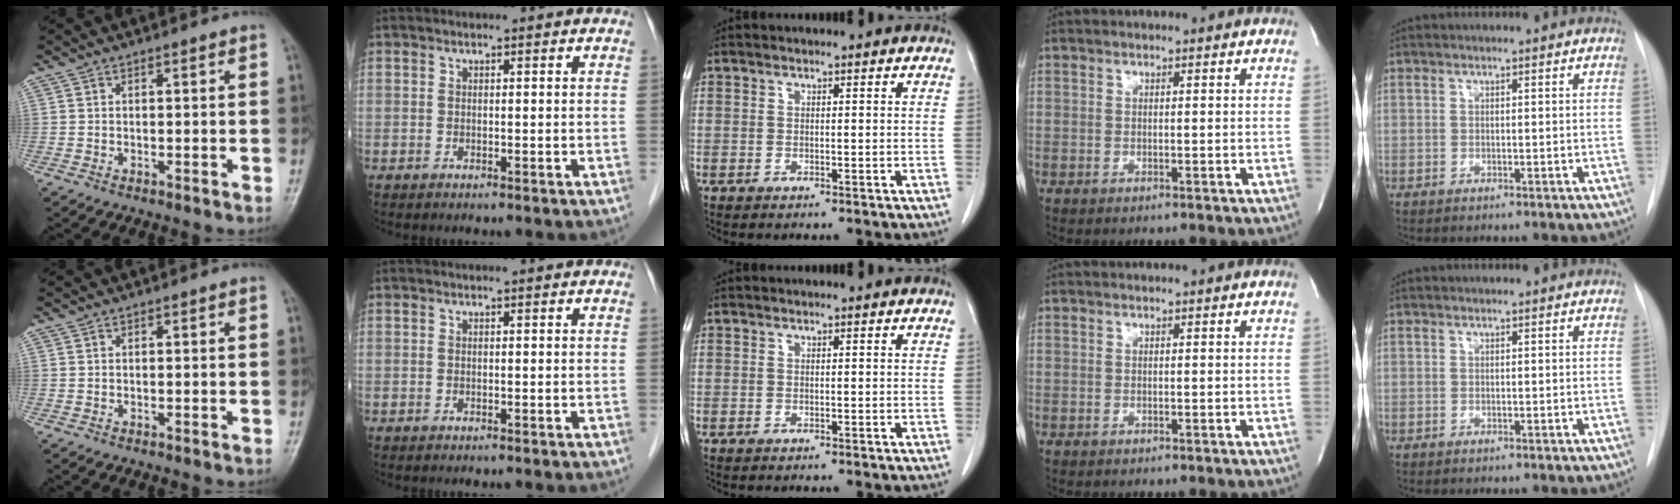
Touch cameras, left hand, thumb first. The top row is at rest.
{}